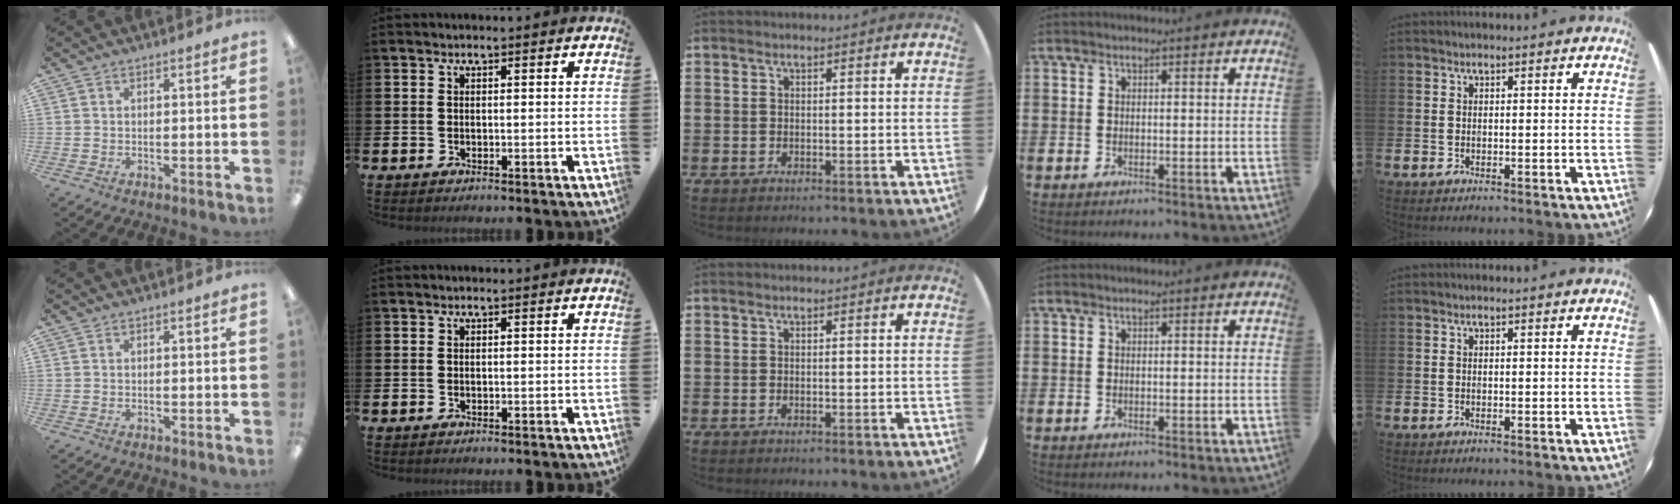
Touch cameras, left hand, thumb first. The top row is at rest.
{}